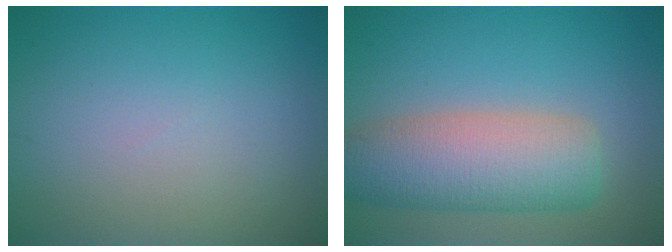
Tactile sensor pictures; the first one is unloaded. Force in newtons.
{"total": 7.9, "press": 7.9, "slide": 0.3}